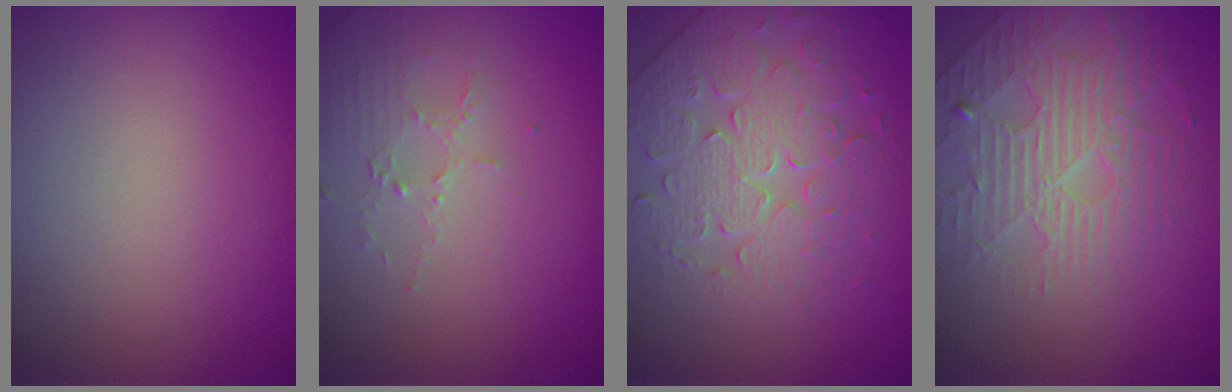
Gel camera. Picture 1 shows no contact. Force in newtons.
{"total": 2.1, "press": 2.1, "slide": 0.4}
{"total": 4.6, "press": 4.6, "slide": 0.5}
{"total": 4.2, "press": 3.9, "slide": 1.5}